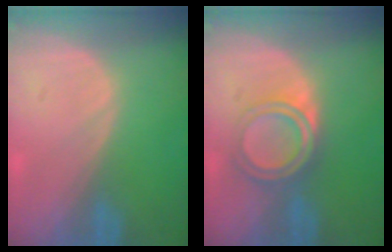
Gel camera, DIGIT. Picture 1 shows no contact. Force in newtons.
{"total": 5.3, "press": 5.0, "slide": 1.8}